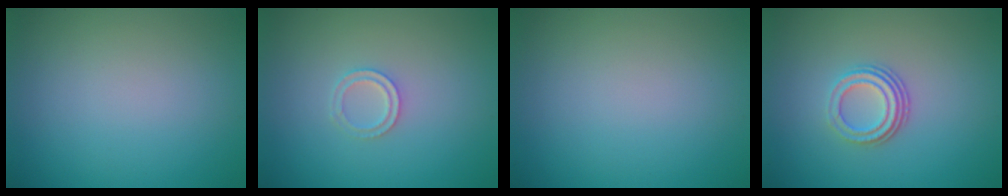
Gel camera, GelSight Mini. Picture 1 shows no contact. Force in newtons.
{"total": 1.4, "press": 1.4, "slide": 0.3}
{"total": 0.0}
{"total": 3.0, "press": 2.1, "slide": 2.1}